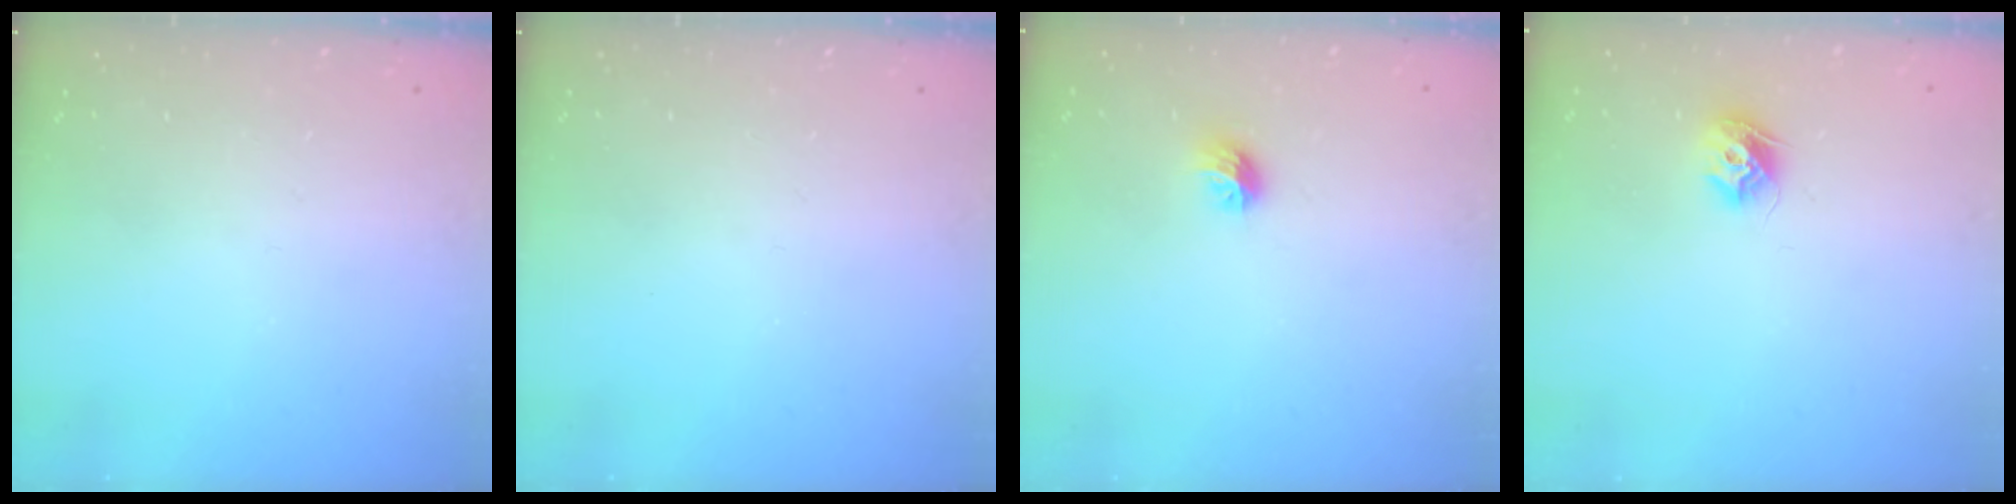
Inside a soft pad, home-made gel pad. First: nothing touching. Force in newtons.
{"total": 0.0}
{"total": 6.1, "press": 5.9, "slide": 1.2}
{"total": 8.3, "press": 8.3, "slide": 0.5}